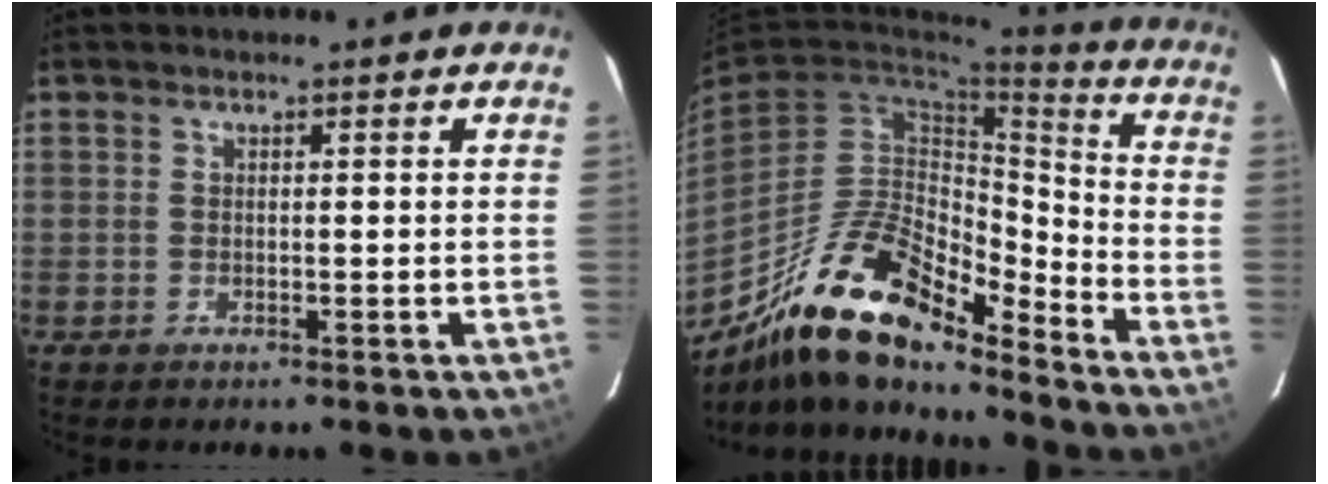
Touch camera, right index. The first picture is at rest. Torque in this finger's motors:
{"motor_torque": [0.85, -0.84, 0.36, 0.06]}